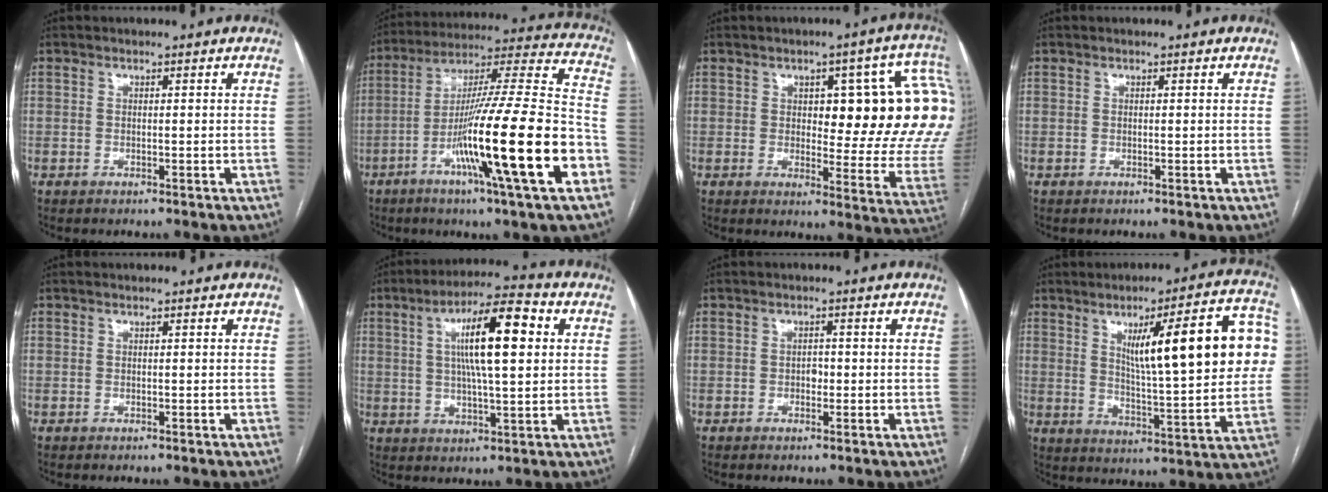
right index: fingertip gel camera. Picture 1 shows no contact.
{"total": 25.1, "force": [-9.0, 0.0, 23.4], "torque": [-0.361, -0.026, -0.160]}
{"total": 20.3, "force": [4.5, 5.9, 18.9], "torque": [-0.179, 0.028, 0.063]}
{"total": 0.0}
{"total": 0.0}
{"total": 12.9, "force": [3.3, 2.1, 12.3], "torque": [-0.210, 0.021, 0.050]}
{"total": 1.2, "force": [-0.3, 0.8, 0.9], "torque": [-0.011, 0.003, -0.006]}
{"total": 19.7, "force": [5.0, 2.8, 18.9], "torque": [-0.253, 0.020, 0.069]}